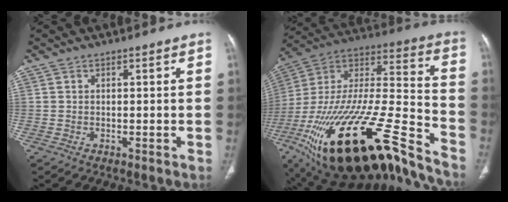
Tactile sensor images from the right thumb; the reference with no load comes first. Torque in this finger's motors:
{"motor_torque": [2.02, -0.29, 2.17, -0.60, 1.05]}